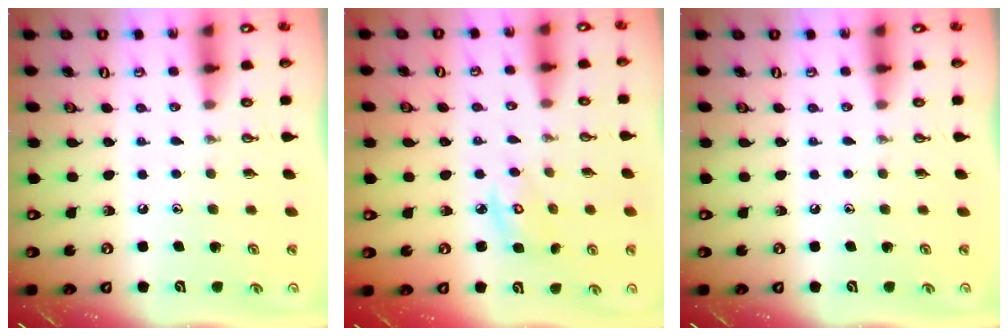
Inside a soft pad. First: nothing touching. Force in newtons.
{"total": 3.7, "press": 3.7, "slide": 0.2}
{"total": 0.0}